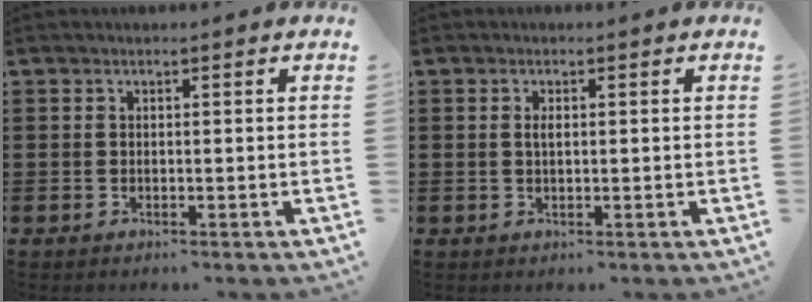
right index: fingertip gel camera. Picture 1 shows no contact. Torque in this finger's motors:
{"motor_torque": [0.48, 0.27, 0.17, 0.04]}